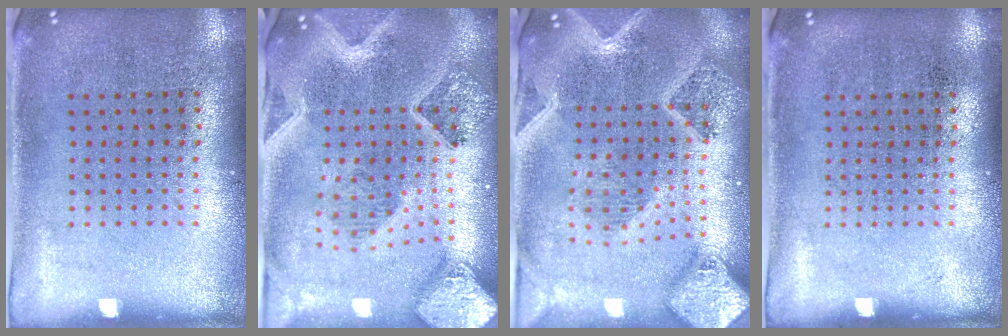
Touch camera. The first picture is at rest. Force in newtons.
{"total": 3.2, "press": 2.7, "slide": 1.7}
{"total": 3.5, "press": 2.9, "slide": 2.0}
{"total": 0.0}